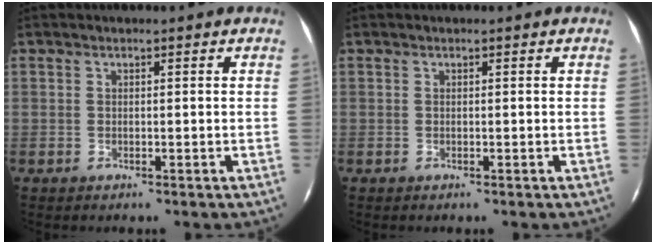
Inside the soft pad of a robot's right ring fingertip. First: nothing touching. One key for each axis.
{"total": 0.0}